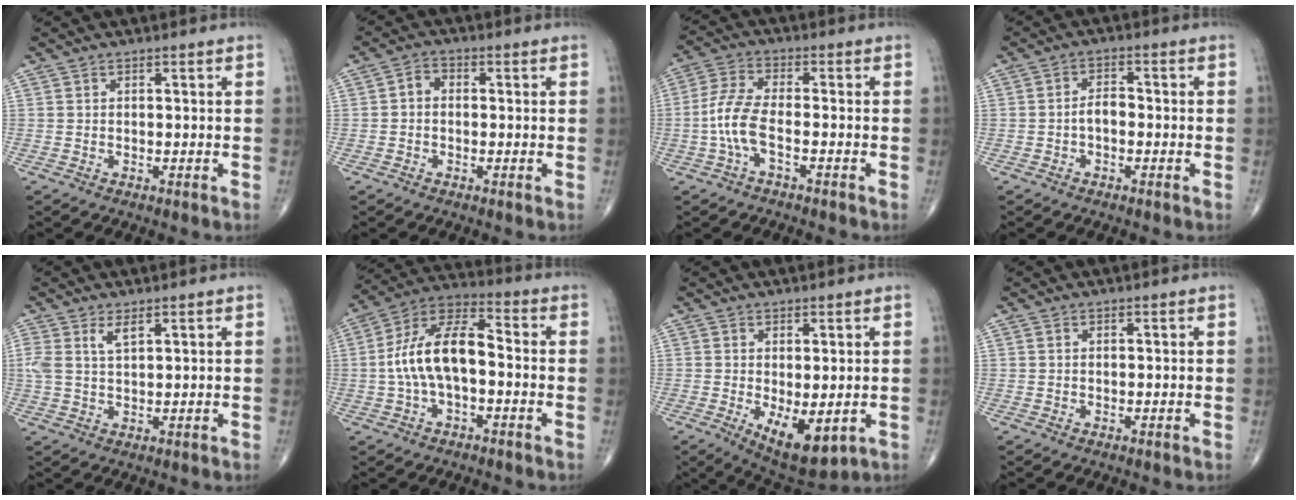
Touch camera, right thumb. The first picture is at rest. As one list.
[{"total": 2.6, "force": [-0.2, 2.0, 1.6], "torque": [-0.018, 0.012, -0.014]}, {"total": 7.0, "force": [-2.1, 2.5, 6.1], "torque": [-0.149, 0.024, -0.045]}, {"total": 2.9, "force": [-0.9, 1.6, 2.2], "torque": [-0.030, 0.014, -0.020]}, {"total": 3.6, "force": [1.8, 1.3, 2.8], "torque": [-0.064, 0.000, 0.042]}, {"total": 13.3, "force": [-1.2, 6.4, 11.6], "torque": [-0.221, 0.047, -0.029]}, {"total": 9.0, "force": [-2.1, 4.0, 7.8], "torque": [-0.106, -0.019, -0.016]}, {"total": 0.0}]